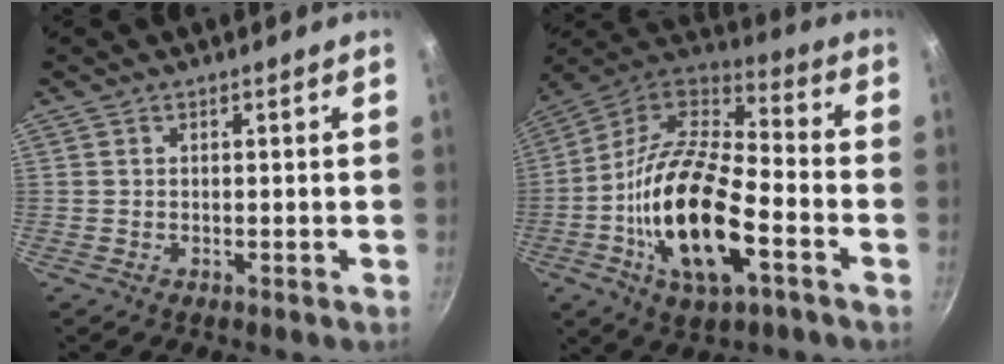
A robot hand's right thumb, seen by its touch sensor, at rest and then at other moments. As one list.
[{"total": 23.0, "force": [-6.9, 10.1, 19.5], "torque": [-0.359, 0.033, -0.141]}]